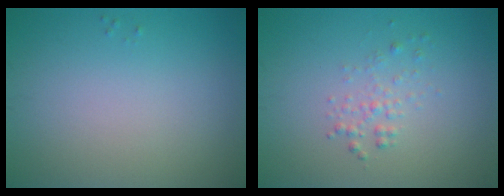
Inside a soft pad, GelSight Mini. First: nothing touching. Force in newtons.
{"total": 1.4, "press": 1.4, "slide": 0.0}